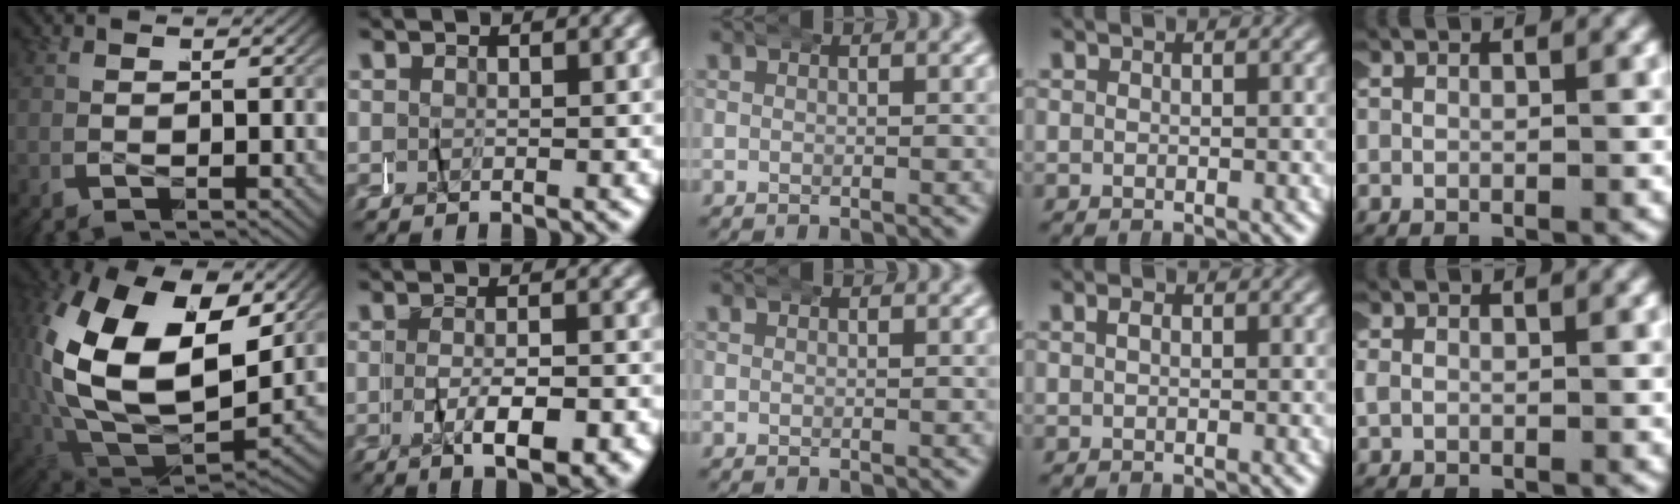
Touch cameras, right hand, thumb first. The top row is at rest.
{"thumb": {"total": 18.3, "force": [0.9, 12.2, 13.6], "torque": [-0.317, -0.060, 0.038]}, "index": {"total": 5.3, "force": [-2.3, 2.0, 4.4], "torque": [-0.070, -0.007, -0.035]}, "ring": {"total": 0.7, "force": [0.2, 0.4, 0.6], "torque": [-0.008, 0.004, 0.004]}, "little": {"total": 1.2, "force": [0.1, 1.0, 0.7], "torque": [-0.023, 0.002, 0.003]}}